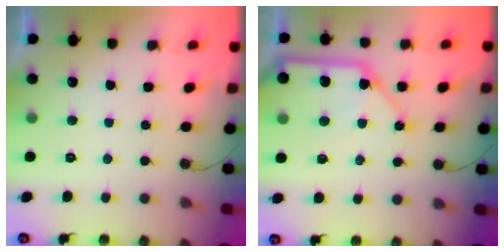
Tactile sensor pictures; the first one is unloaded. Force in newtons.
{"total": 12.3, "press": 12.2, "slide": 1.6}